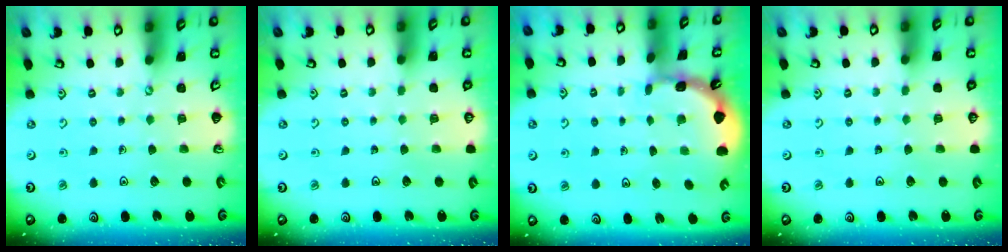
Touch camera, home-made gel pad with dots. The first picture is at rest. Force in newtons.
{"total": 0.0}
{"total": 1.7, "press": 1.6, "slide": 0.1}
{"total": 0.0}